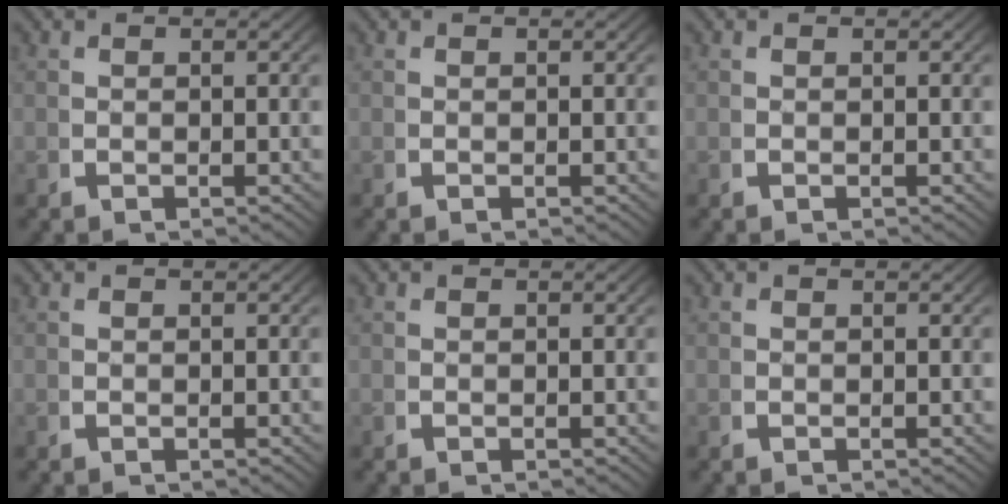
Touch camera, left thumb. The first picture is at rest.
{"total": 0.0}
{"total": 0.0}
{"total": 0.0}
{"total": 0.0}
{"total": 0.0}